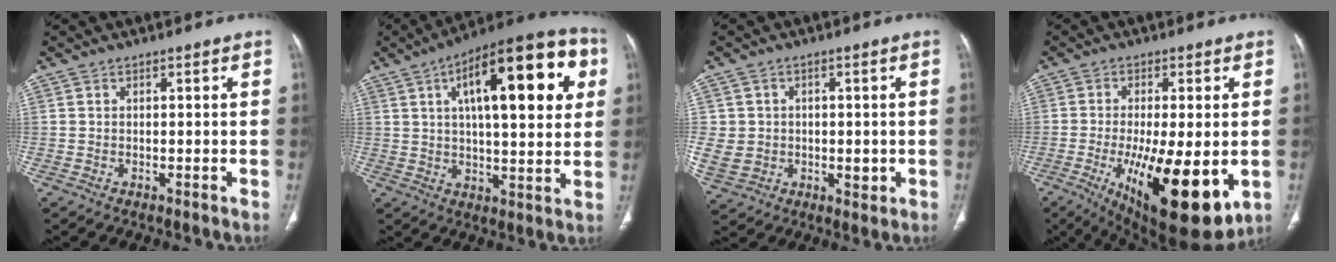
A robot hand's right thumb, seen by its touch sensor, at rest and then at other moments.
{"total": 24.2, "force": [7.6, 8.8, 21.2], "torque": [-0.283, 0.016, 0.103]}
{"total": 8.7, "force": [-0.4, 7.6, 4.1], "torque": [-0.057, 0.004, 0.009]}
{"total": 19.6, "force": [-5.2, 6.5, 17.8], "torque": [-0.264, -0.028, -0.059]}